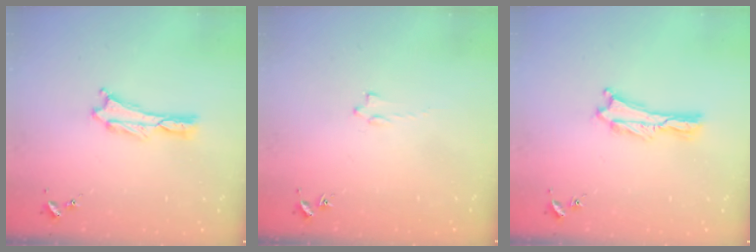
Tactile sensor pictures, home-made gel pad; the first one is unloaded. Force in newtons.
{"total": 0.8, "press": 0.7, "slide": 0.2}
{"total": 0.6, "press": 0.5, "slide": 0.2}